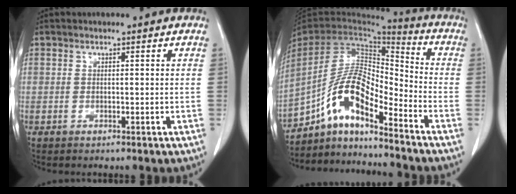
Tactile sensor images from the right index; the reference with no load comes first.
{"total": 13.5, "force": [-9.0, 3.4, 9.5], "torque": [-0.190, 0.026, -0.163]}